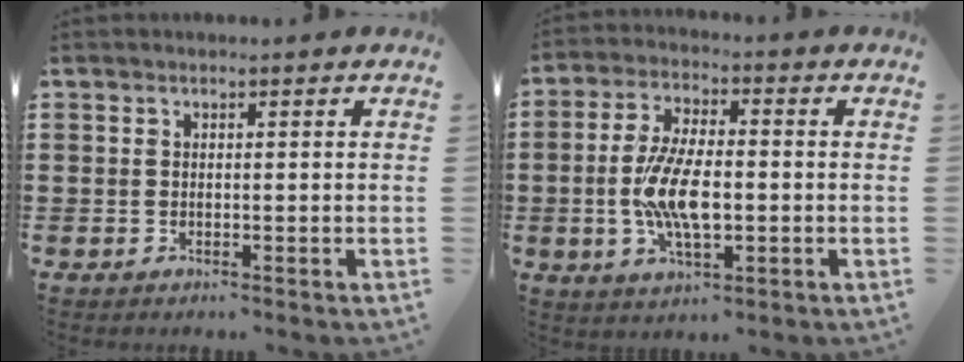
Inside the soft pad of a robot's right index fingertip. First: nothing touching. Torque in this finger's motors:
{"motor_torque": [2.14, 0.00, 1.05, 0.21]}